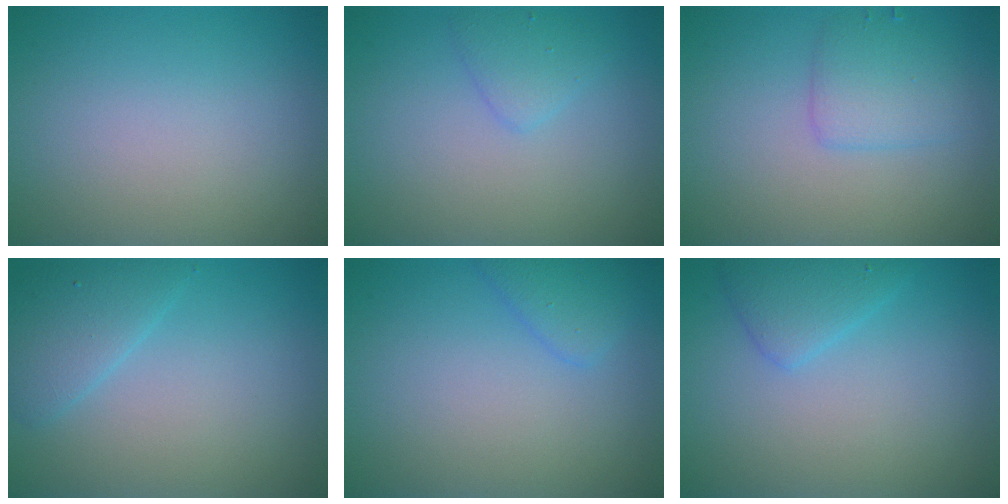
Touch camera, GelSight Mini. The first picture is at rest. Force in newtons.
{"total": 1.7, "press": 1.6, "slide": 0.1}
{"total": 2.6, "press": 2.6, "slide": 0.0}
{"total": 2.6, "press": 2.6, "slide": 0.2}
{"total": 1.9, "press": 1.9, "slide": 0.1}
{"total": 2.4, "press": 2.4, "slide": 0.1}